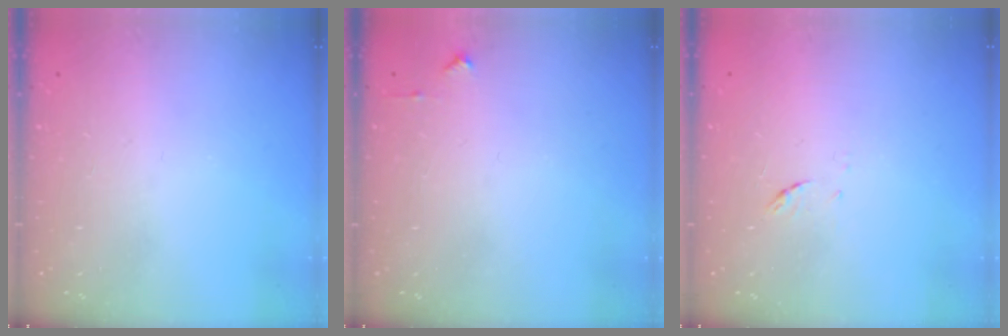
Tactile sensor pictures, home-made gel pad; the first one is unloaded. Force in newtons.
{"total": 3.0, "press": 3.0, "slide": 0.4}
{"total": 4.8, "press": 4.6, "slide": 1.3}